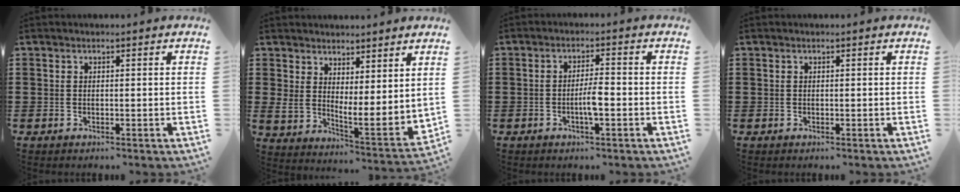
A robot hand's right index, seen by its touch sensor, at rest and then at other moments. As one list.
[{"total": 3.9, "force": [3.6, 1.0, 1.2], "torque": [-0.047, -0.036, 0.065]}, {"total": 3.5, "force": [-1.0, 0.6, 3.3], "torque": [-0.066, 0.000, -0.022]}, {"total": 0.0}]